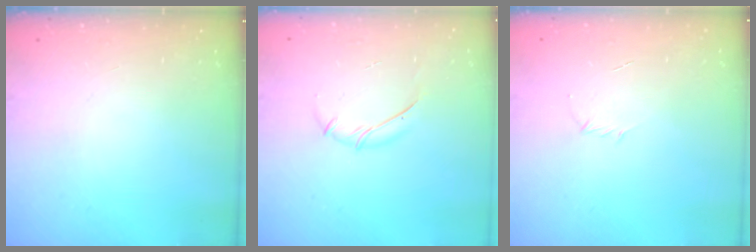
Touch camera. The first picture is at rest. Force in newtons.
{"total": 5.5, "press": 5.4, "slide": 1.2}
{"total": 2.8, "press": 2.7, "slide": 0.8}